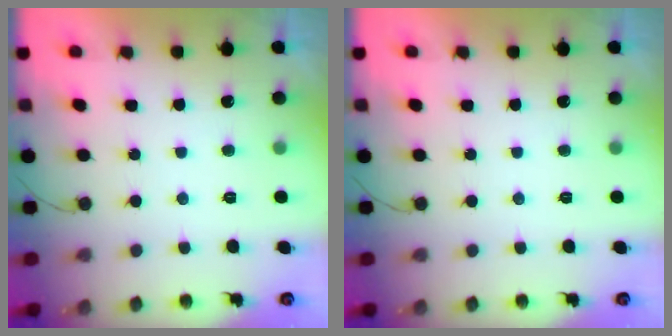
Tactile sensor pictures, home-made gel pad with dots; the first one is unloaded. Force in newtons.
{"total": 0.0}